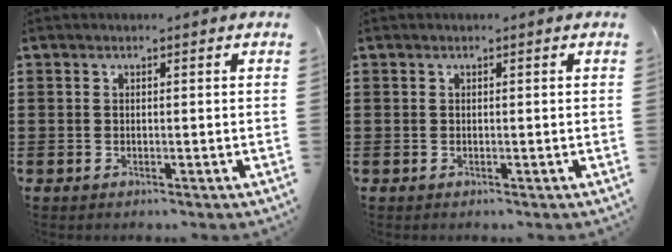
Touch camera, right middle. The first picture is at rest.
{"total": 0.0}